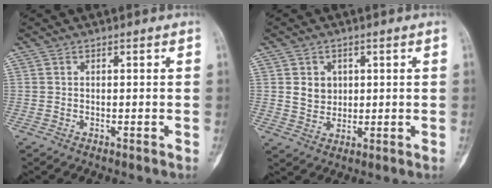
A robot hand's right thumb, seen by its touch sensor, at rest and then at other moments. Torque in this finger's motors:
{"motor_torque": [0.47, 0.39, 0.46, -0.14, 0.11]}